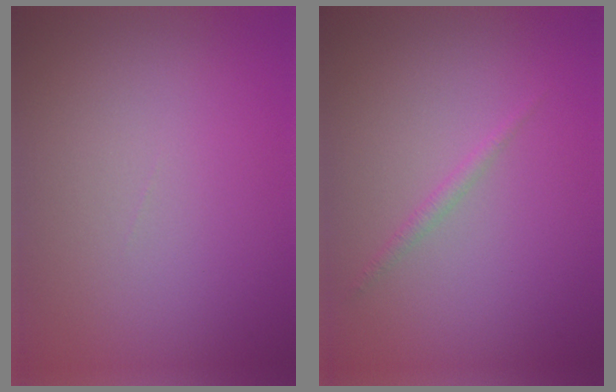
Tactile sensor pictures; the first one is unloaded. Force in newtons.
{"total": 0.8, "press": 0.8, "slide": 0.1}